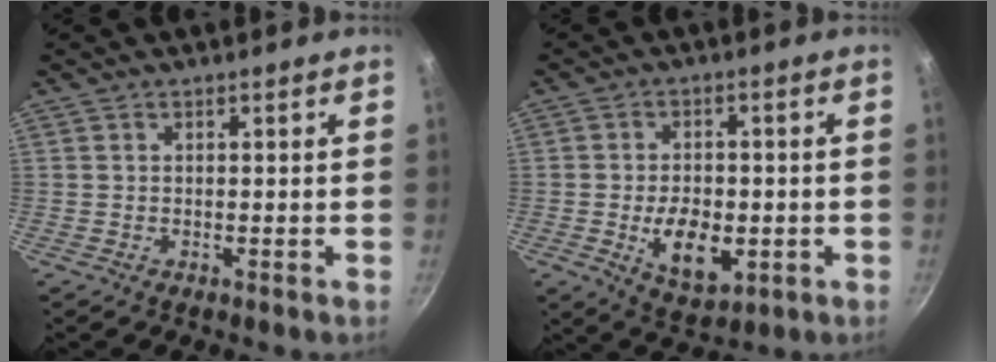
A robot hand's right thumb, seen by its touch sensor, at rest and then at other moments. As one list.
[{"total": 10.1, "force": [-2.1, 6.0, 7.8], "torque": [-0.107, -0.001, -0.024]}]